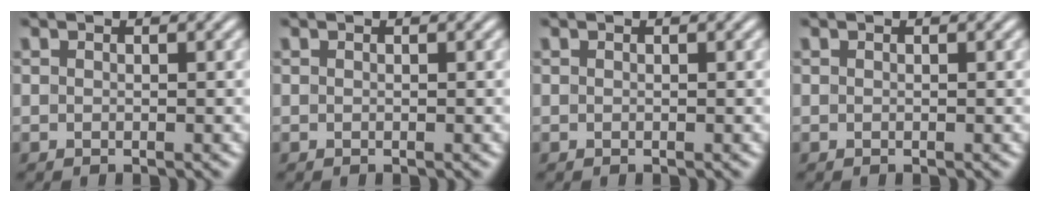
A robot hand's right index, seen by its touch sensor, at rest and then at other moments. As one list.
[{"total": 0.0}, {"total": 0.0}, {"total": 0.0}]